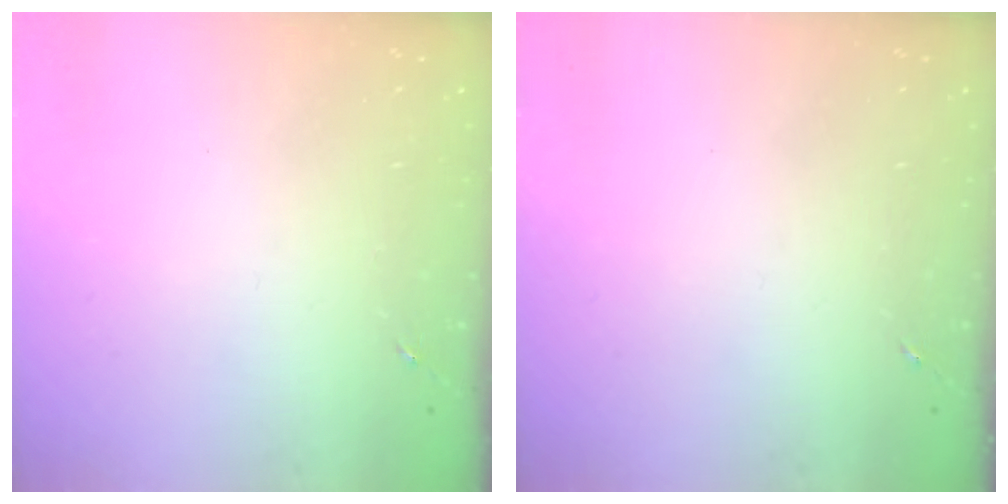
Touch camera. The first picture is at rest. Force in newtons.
{"total": 0.0}